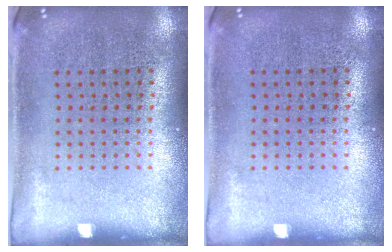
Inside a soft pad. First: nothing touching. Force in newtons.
{"total": 0.0}